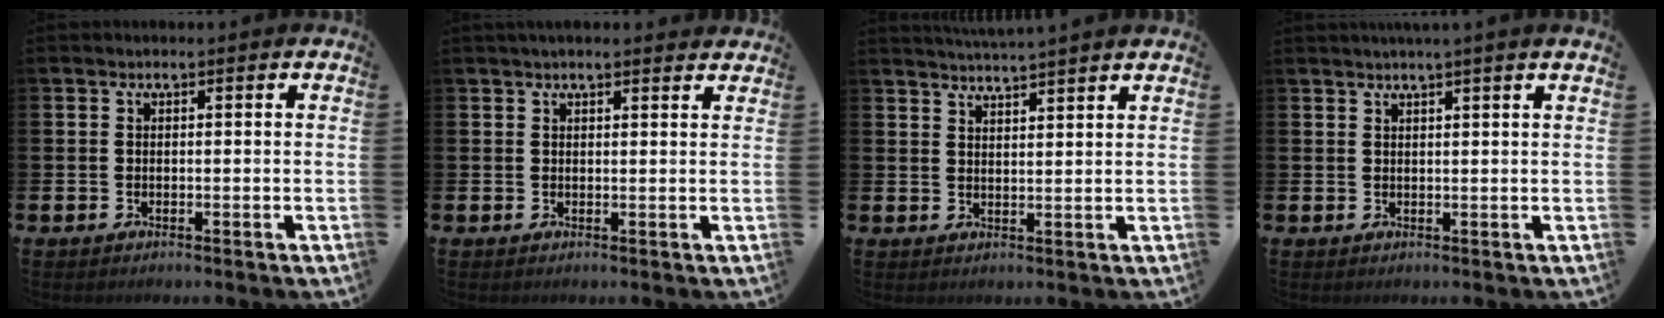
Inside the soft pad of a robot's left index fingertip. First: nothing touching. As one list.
[{"total": 1.8, "force": [1.7, 0.2, 0.5], "torque": [-0.012, -0.001, 0.031]}, {"total": 3.5, "force": [3.4, -0.8, -0.1], "torque": [-0.005, -0.017, 0.062]}, {"total": 1.6, "force": [1.4, -0.6, 0.6], "torque": [-0.015, -0.001, 0.027]}]